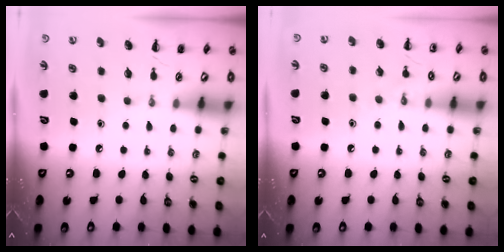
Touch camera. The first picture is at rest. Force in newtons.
{"total": 7.5, "press": 7.3, "slide": 1.8}